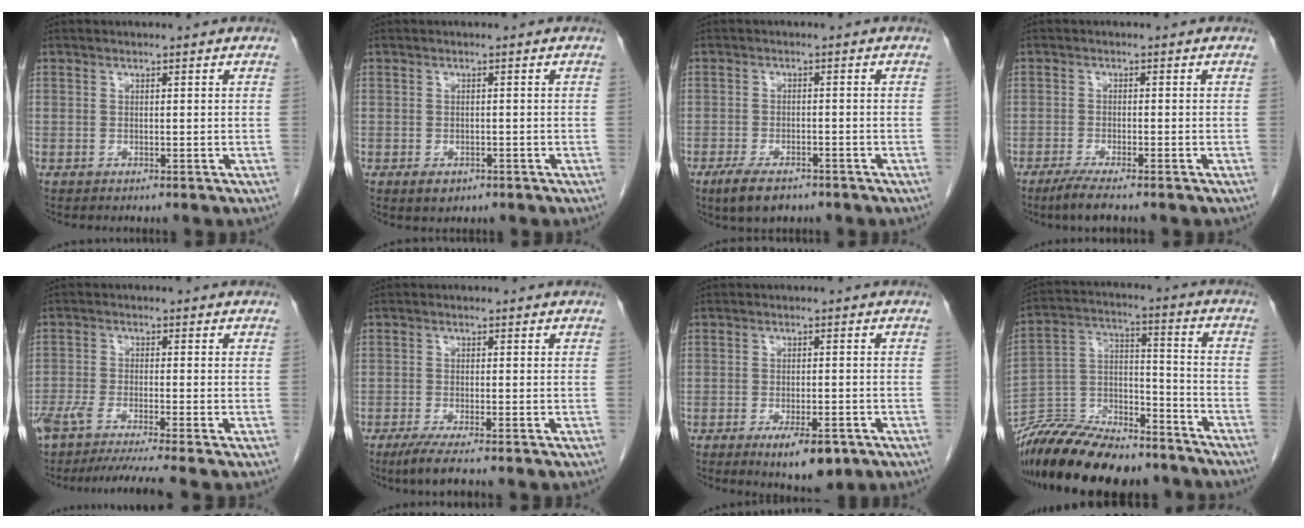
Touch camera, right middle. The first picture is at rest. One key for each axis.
{"total": 2.0, "fx": -1.1, "fy": 1.3, "fz": 1.1, "tx": -0.016, "ty": 0.000, "tz": -0.007}
{"total": 5.4, "fx": -3.8, "fy": 2.2, "fz": 3.2, "tx": -0.059, "ty": -0.006, "tz": -0.061}
{"total": 4.0, "fx": -3.1, "fy": 0.1, "fz": 2.6, "tx": -0.049, "ty": -0.010, "tz": -0.055}
{"total": 10.5, "fx": -9.0, "fy": -1.1, "fz": 5.4, "tx": -0.071, "ty": -0.026, "tz": -0.143}
{"total": 3.9, "fx": -3.0, "fy": -0.2, "fz": 2.6, "tx": -0.048, "ty": -0.011, "tz": -0.055}
{"total": 6.8, "fx": -3.8, "fy": 2.2, "fz": 5.2, "tx": -0.074, "ty": -0.008, "tz": -0.048}
{"total": 21.0, "fx": -18.4, "fy": 5.6, "fz": 8.6, "tx": -0.175, "ty": -0.003, "tz": -0.311}